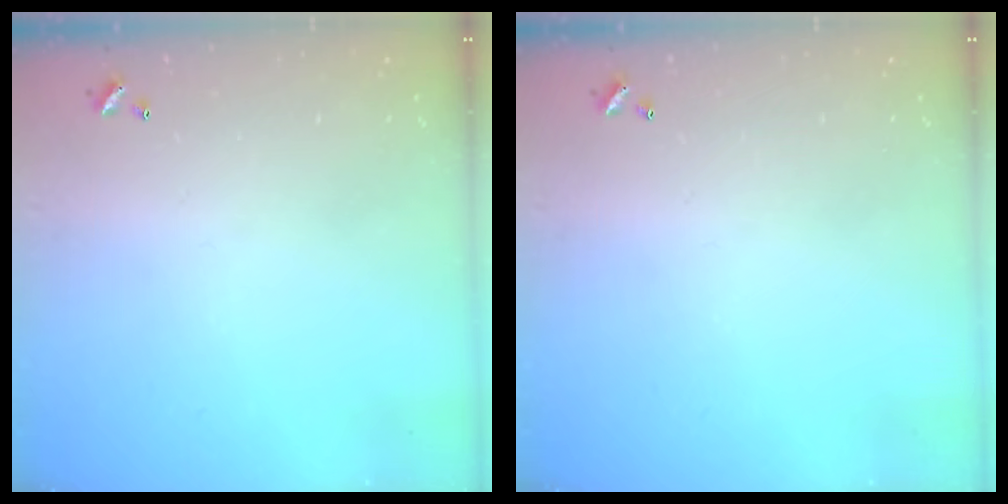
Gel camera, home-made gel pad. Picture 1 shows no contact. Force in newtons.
{"total": 0.0}